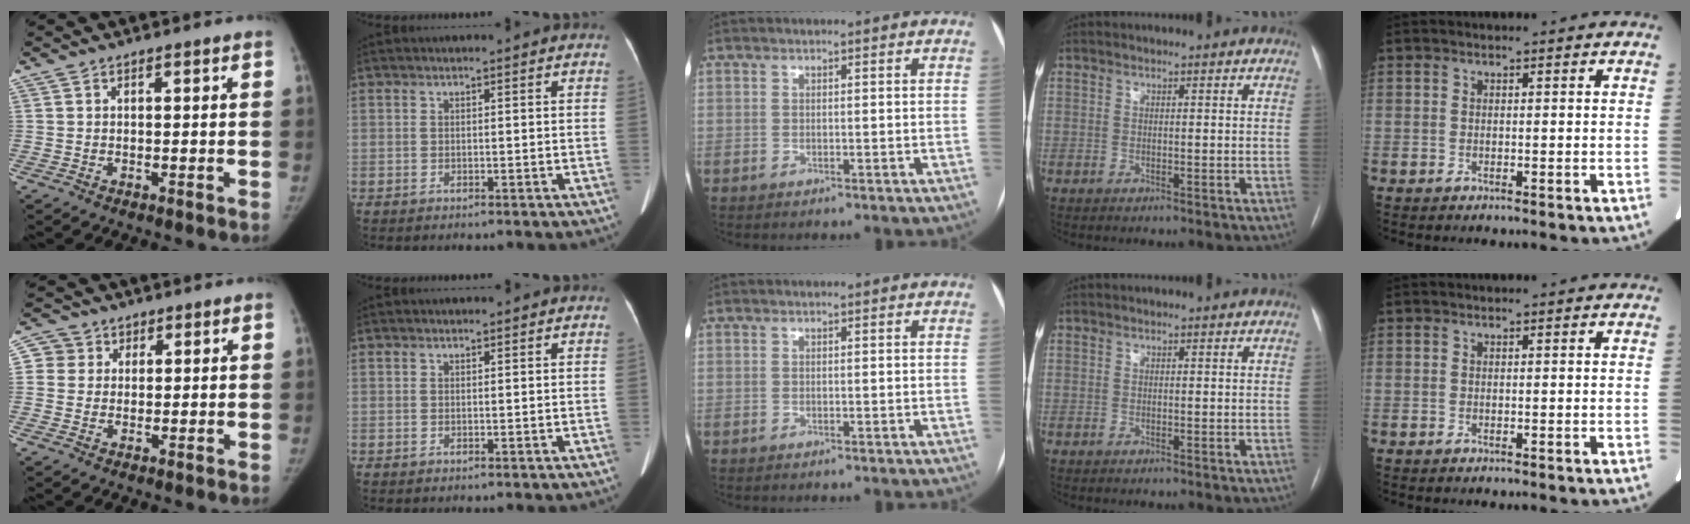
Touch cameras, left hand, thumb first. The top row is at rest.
{"thumb": {"total": 3.9, "force": [1.2, 3.7, 0.1], "torque": [0.019, 0.002, 0.018]}, "index": {"total": 0.7, "force": [0.6, 0.1, 0.2], "torque": [-0.007, 0.003, 0.011]}}